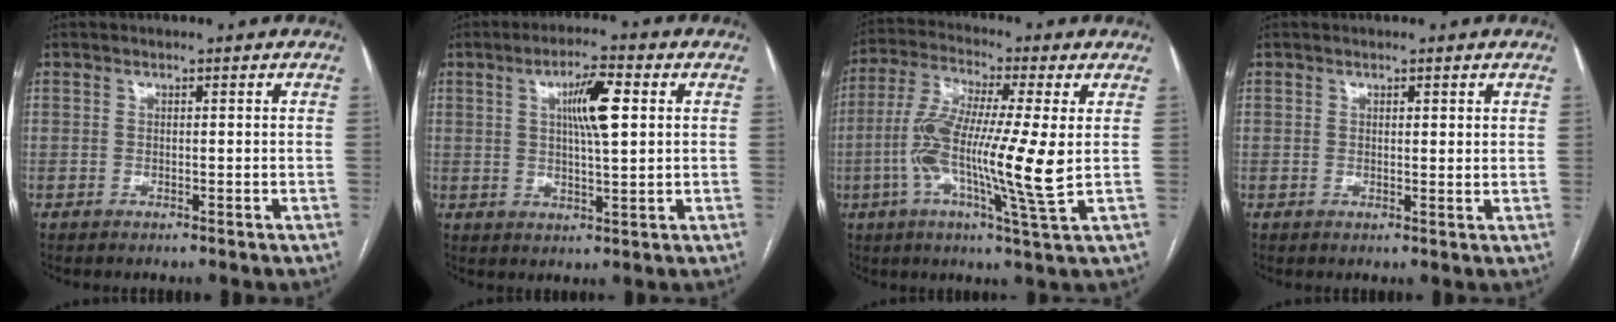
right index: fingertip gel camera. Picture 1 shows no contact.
{"total": 7.2, "force": [2.0, 1.1, 6.9], "torque": [-0.120, 0.009, 0.033]}
{"total": 14.1, "force": [-1.2, 0.4, 14.1], "torque": [-0.276, -0.005, -0.035]}
{"total": 1.3, "force": [0.8, 0.5, 0.9], "torque": [-0.014, -0.005, 0.010]}